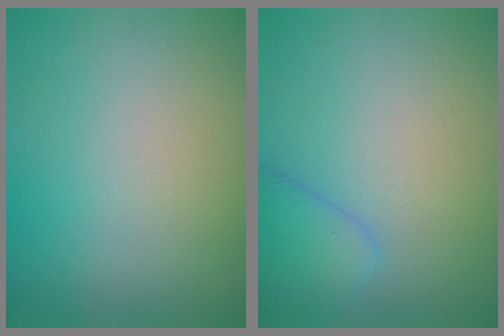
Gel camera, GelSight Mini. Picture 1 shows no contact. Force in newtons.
{"total": 2.5, "press": 2.5, "slide": 0.2}